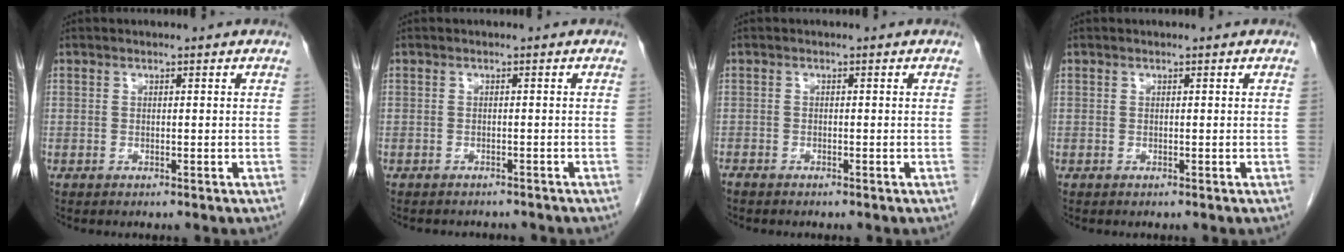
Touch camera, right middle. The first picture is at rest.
{"total": 4.4, "force": [-4.1, 1.5, 1.1], "torque": [-0.012, -0.001, -0.046]}
{"total": 1.4, "force": [-1.3, 0.5, 0.4], "torque": [-0.013, -0.002, -0.023]}
{"total": 0.0}